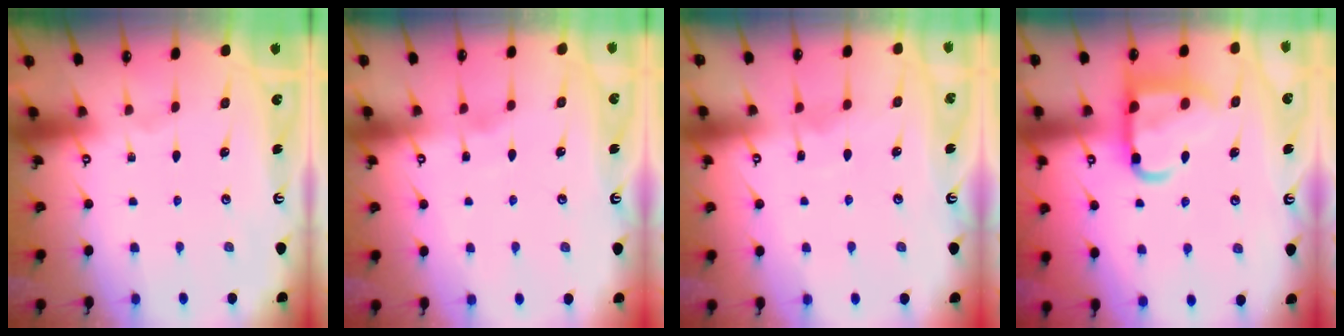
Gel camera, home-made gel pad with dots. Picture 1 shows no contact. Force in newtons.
{"total": 2.6, "press": 2.5, "slide": 0.2}
{"total": 4.7, "press": 4.7, "slide": 0.6}
{"total": 14.8, "press": 14.7, "slide": 1.7}